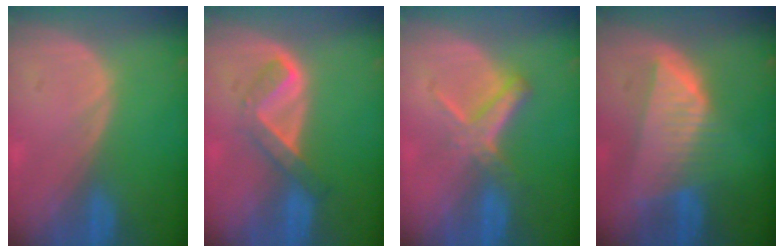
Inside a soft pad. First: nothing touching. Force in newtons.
{"total": 5.3, "press": 4.6, "slide": 2.7}
{"total": 5.6, "press": 5.1, "slide": 2.4}
{"total": 8.0, "press": 7.2, "slide": 3.5}